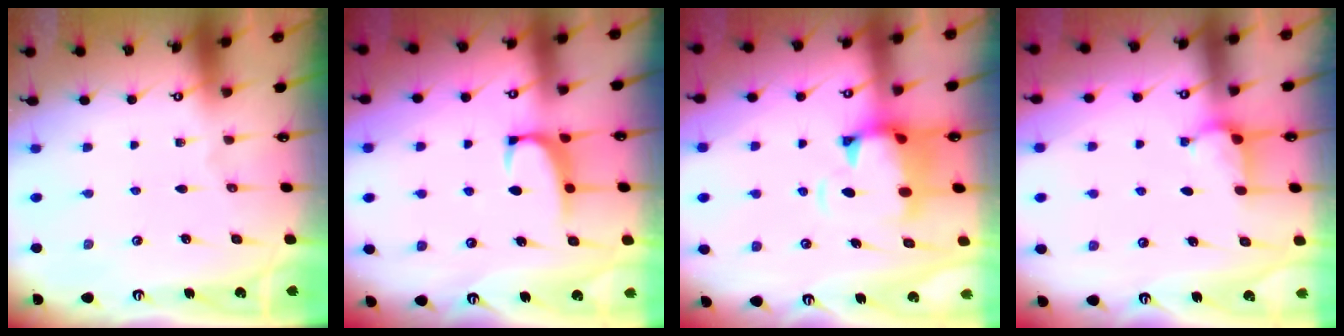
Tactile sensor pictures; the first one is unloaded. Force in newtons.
{"total": 1.2, "press": 0.9, "slide": 0.7}
{"total": 2.8, "press": 2.4, "slide": 1.4}
{"total": 3.1, "press": 3.1, "slide": 0.2}